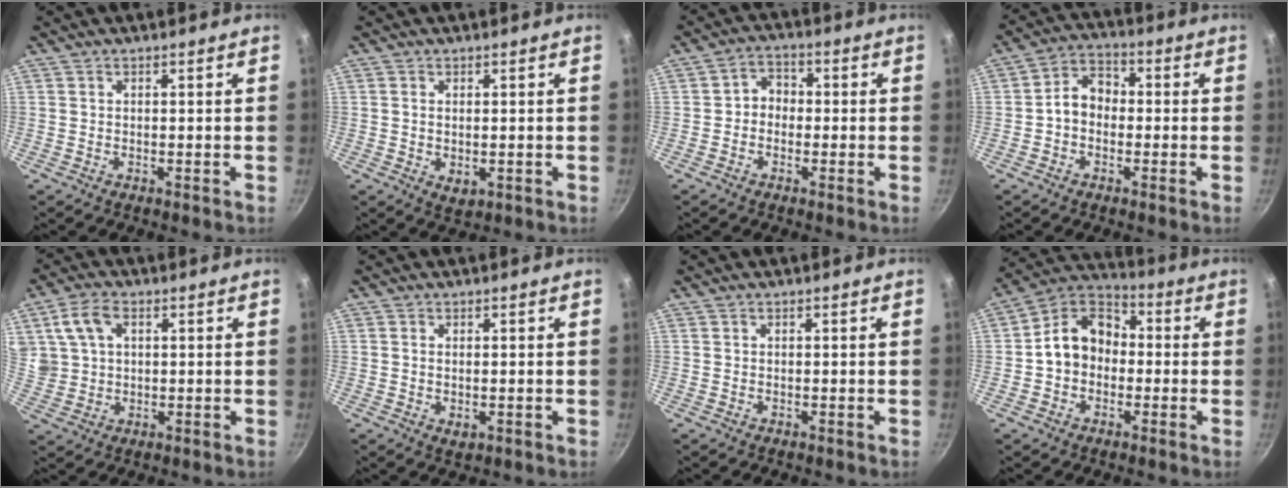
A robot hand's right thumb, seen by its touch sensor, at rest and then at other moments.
{"total": 3.4, "force": [0.0, 2.1, 2.6], "torque": [-0.040, -0.009, 0.007]}
{"total": 4.3, "force": [-0.6, 3.5, 2.3], "torque": [-0.012, 0.017, -0.022]}
{"total": 6.3, "force": [-0.9, 4.8, 3.9], "torque": [-0.039, 0.028, -0.031]}
{"total": 8.2, "force": [2.8, 5.8, 5.1], "torque": [-0.087, -0.003, 0.057]}
{"total": 2.0, "force": [-0.1, 1.1, 1.6], "torque": [-0.025, -0.004, 0.002]}
{"total": 0.0}
{"total": 10.3, "force": [-0.7, 8.1, 6.4], "torque": [-0.072, 0.037, -0.035]}